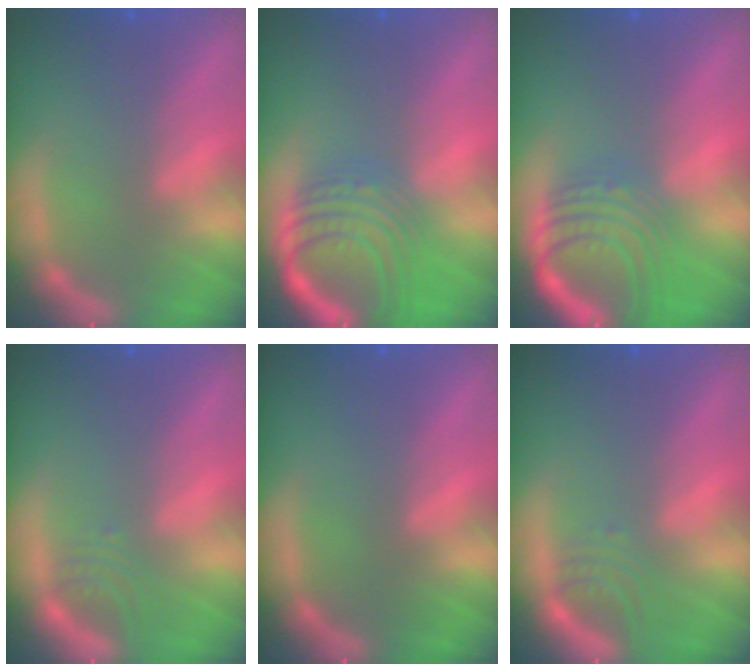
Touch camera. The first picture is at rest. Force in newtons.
{"total": 10.0}
{"total": 9.1}
{"total": 2.0}
{"total": 0.0}
{"total": 2.5}